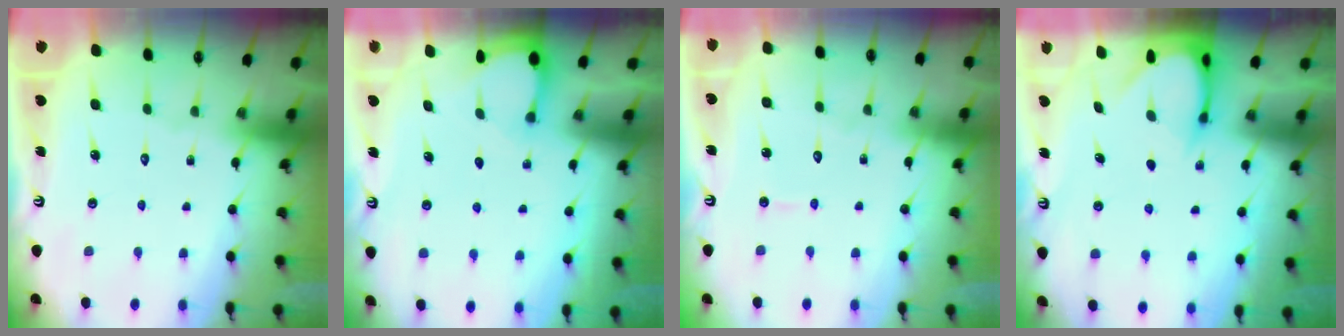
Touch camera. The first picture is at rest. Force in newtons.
{"total": 2.7, "press": 2.7, "slide": 0.3}
{"total": 3.7, "press": 3.7, "slide": 0.3}
{"total": 3.8, "press": 3.8, "slide": 0.3}